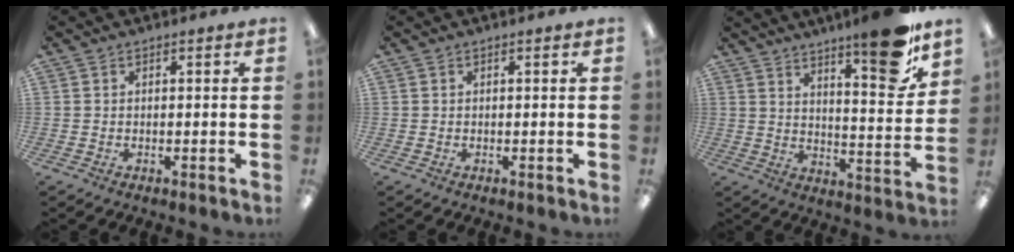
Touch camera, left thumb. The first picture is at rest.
{"total": 0.0}
{"total": 14.5, "force": [10.7, 2.8, 9.4], "torque": [-0.128, -0.074, 0.169]}